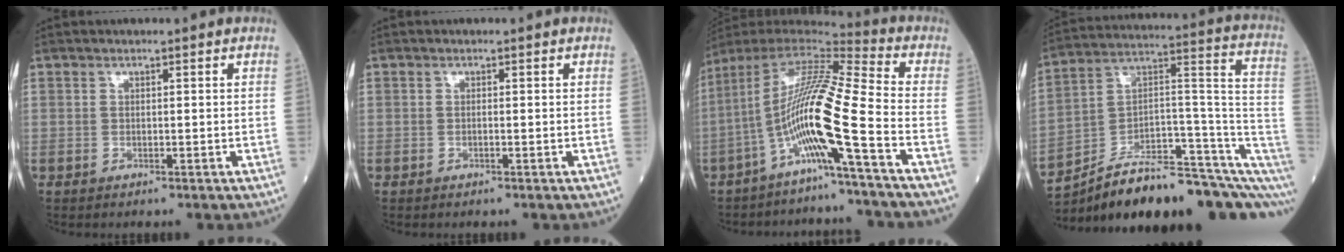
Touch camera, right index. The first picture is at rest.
{"total": 0.0}
{"total": 14.1, "force": [-5.5, -1.5, 12.9], "torque": [-0.249, 0.006, -0.116]}
{"total": 24.5, "force": [-17.6, 4.6, 16.4], "torque": [-0.182, 0.052, -0.272]}